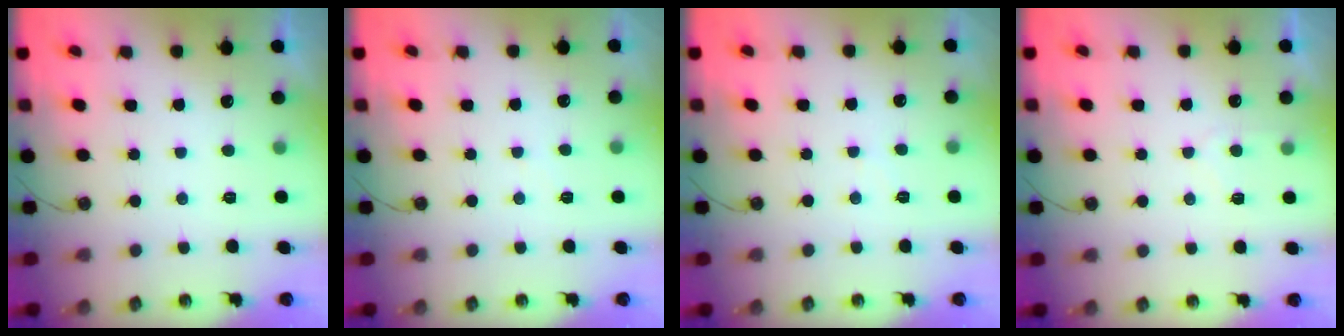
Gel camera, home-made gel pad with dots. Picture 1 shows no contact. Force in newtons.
{"total": 2.4, "press": 2.4, "slide": 0.4}
{"total": 3.8, "press": 3.7, "slide": 0.6}
{"total": 4.7, "press": 4.7, "slide": 0.6}